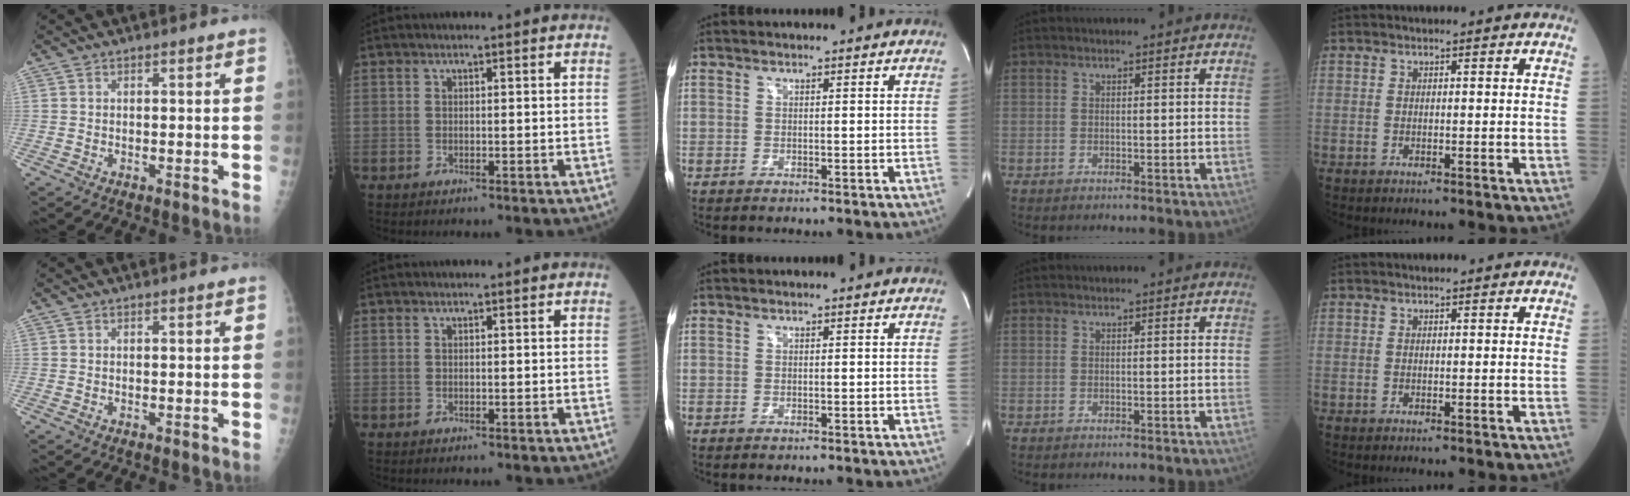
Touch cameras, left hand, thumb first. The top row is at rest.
{}